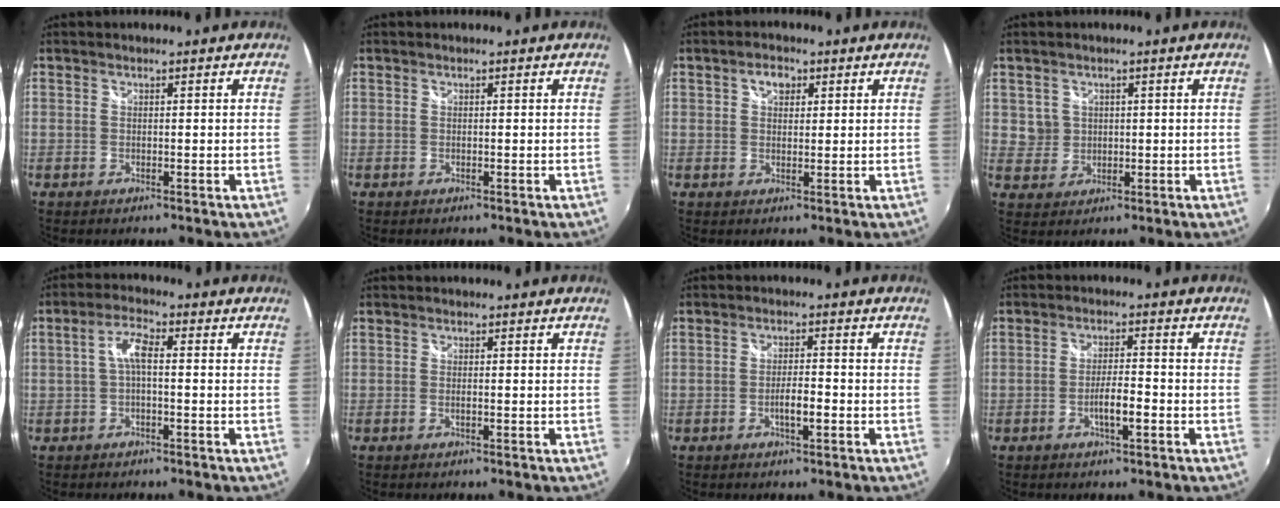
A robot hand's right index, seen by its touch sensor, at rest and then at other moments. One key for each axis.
{"total": 0.0}
{"total": 3.1, "fx": 1.3, "fy": 2.1, "fz": 1.8, "tx": -0.024, "ty": 0.009, "tz": 0.021}
{"total": 3.4, "fx": 0.9, "fy": 3.3, "fz": 0.4, "tx": 0.000, "ty": 0.008, "tz": 0.018}
{"total": 4.2, "fx": -0.3, "fy": 1.3, "fz": 3.9, "tx": -0.080, "ty": 0.013, "tz": -0.007}
{"total": 0.6, "fx": -0.2, "fy": 0.1, "fz": 0.6, "tx": -0.013, "ty": 0.000, "tz": -0.005}
{"total": 3.4, "fx": -1.3, "fy": 0.8, "fz": 3.0, "tx": -0.055, "ty": 0.000, "tz": -0.023}
{"total": 4.5, "fx": -1.8, "fy": 0.8, "fz": 4.0, "tx": -0.075, "ty": 0.000, "tz": -0.031}